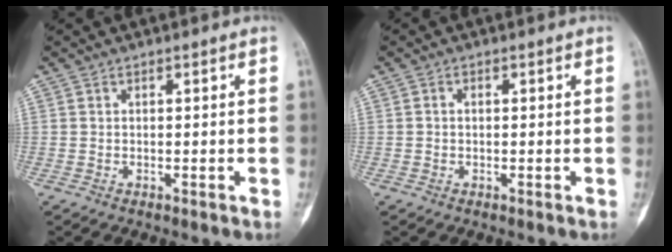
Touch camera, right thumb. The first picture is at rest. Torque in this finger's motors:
{"motor_torque": [-0.35, 0.32, 0.01, 0.01, -0.08]}